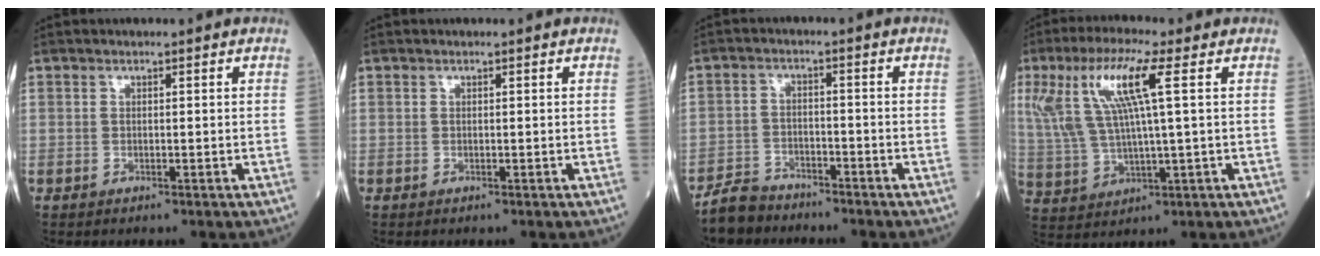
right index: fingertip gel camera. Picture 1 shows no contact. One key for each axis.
{"total": 0.0}
{"total": 5.1, "fx": -4.7, "fy": 1.8, "fz": 0.3, "tx": -0.012, "ty": -0.007, "tz": -0.092}
{"total": 12.0, "fx": 4.2, "fy": 1.2, "fz": 11.2, "tx": -0.256, "ty": 0.018, "tz": 0.082}